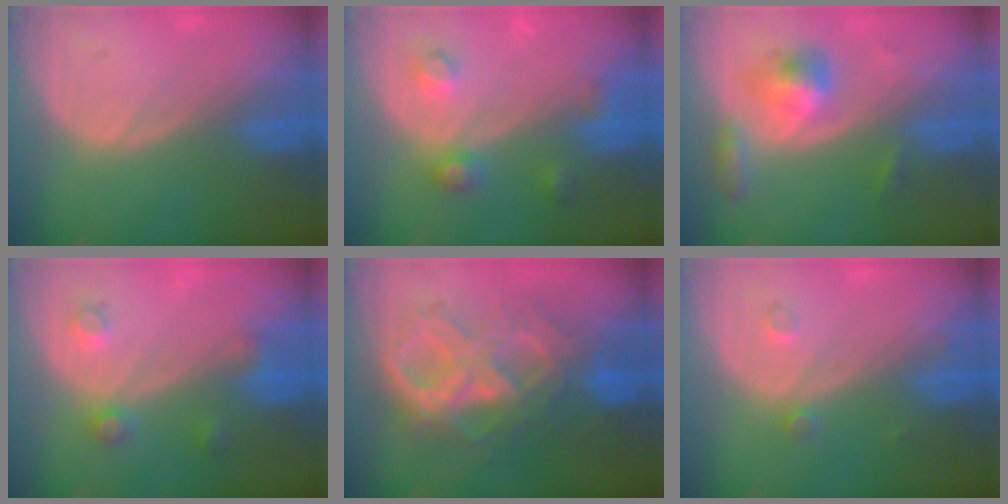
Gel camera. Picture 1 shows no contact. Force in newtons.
{"total": 4.2, "press": 4.2, "slide": 0.0}
{"total": 5.3, "press": 5.0, "slide": 1.6}
{"total": 3.6, "press": 3.4, "slide": 1.1}
{"total": 10.6, "press": 10.6, "slide": 1.2}
{"total": 1.9, "press": 1.6, "slide": 1.0}